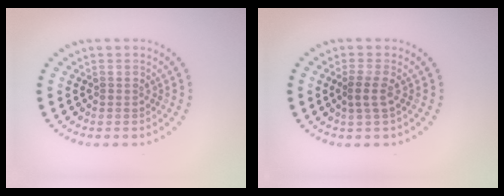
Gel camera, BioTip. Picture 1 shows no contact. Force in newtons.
{"total": 1.8, "press": 1.4, "slide": 1.1}